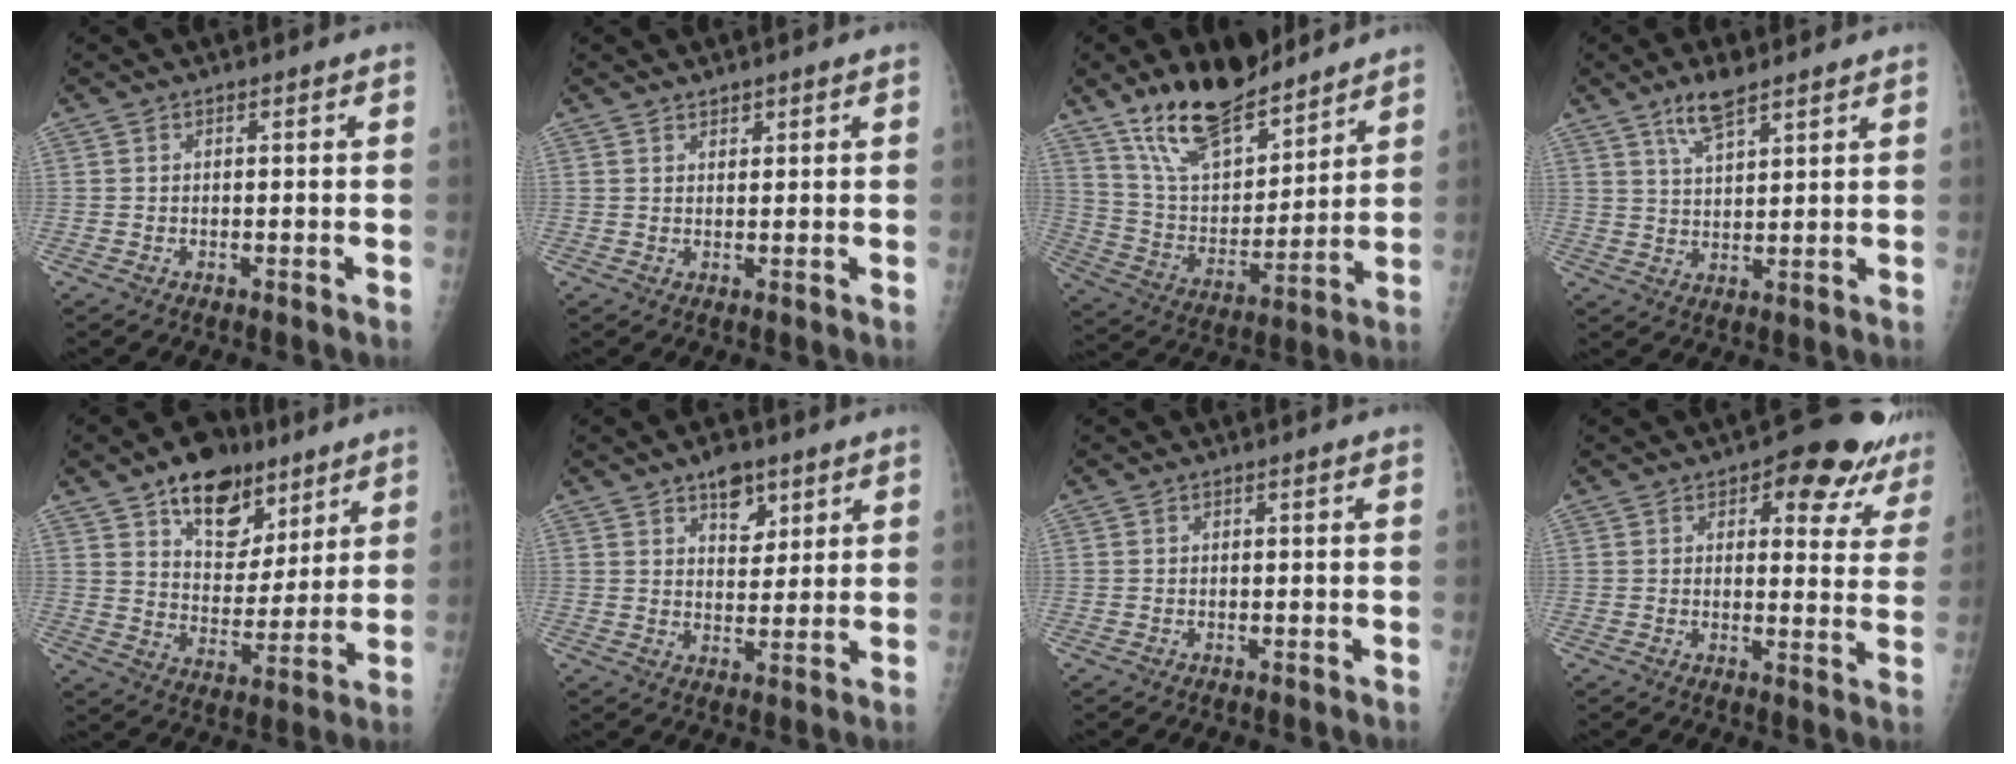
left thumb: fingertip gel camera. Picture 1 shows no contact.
{"total": 1.5, "force": [1.3, 0.7, 0.5], "torque": [0.002, -0.008, 0.019]}
{"total": 19.3, "force": [14.5, 7.8, 10.1], "torque": [-0.129, -0.077, 0.263]}
{"total": 6.6, "force": [4.7, 2.1, 4.2], "torque": [-0.067, -0.024, 0.089]}
{"total": 15.0, "force": [9.4, 9.1, 7.4], "torque": [-0.066, -0.050, 0.153]}
{"total": 6.6, "force": [4.1, 3.7, 3.6], "torque": [-0.025, -0.023, 0.063]}
{"total": 0.0}
{"total": 13.7, "force": [9.1, 6.4, 8.1], "torque": [-0.030, -0.038, 0.088]}